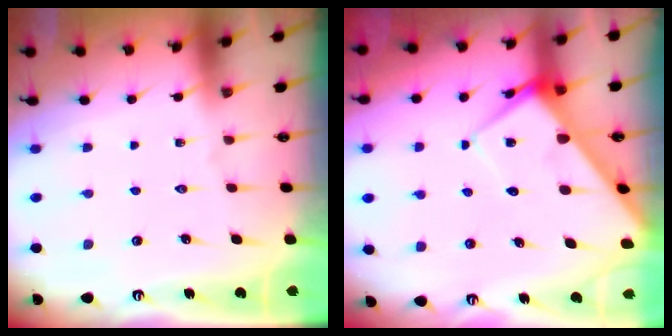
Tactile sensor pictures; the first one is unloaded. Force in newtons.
{"total": 6.8, "press": 6.8, "slide": 0.6}